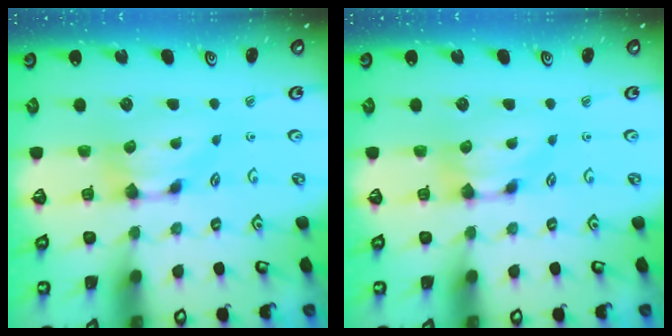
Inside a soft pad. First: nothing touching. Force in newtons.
{"total": 0.0}